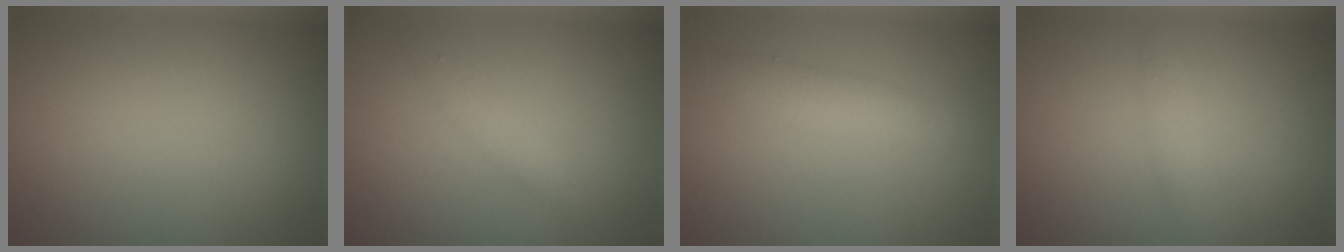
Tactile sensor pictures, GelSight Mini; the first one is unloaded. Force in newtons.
{"total": 1.5, "press": 1.5, "slide": 0.0}
{"total": 2.9, "press": 2.9, "slide": 0.1}
{"total": 1.0, "press": 1.0, "slide": 0.1}